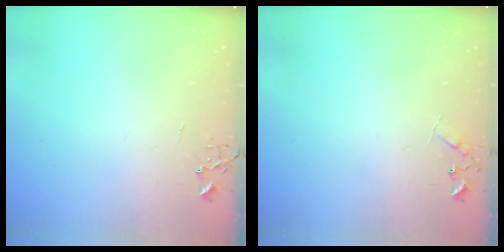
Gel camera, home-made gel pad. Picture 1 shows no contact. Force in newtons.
{"total": 7.0, "press": 7.0, "slide": 0.8}